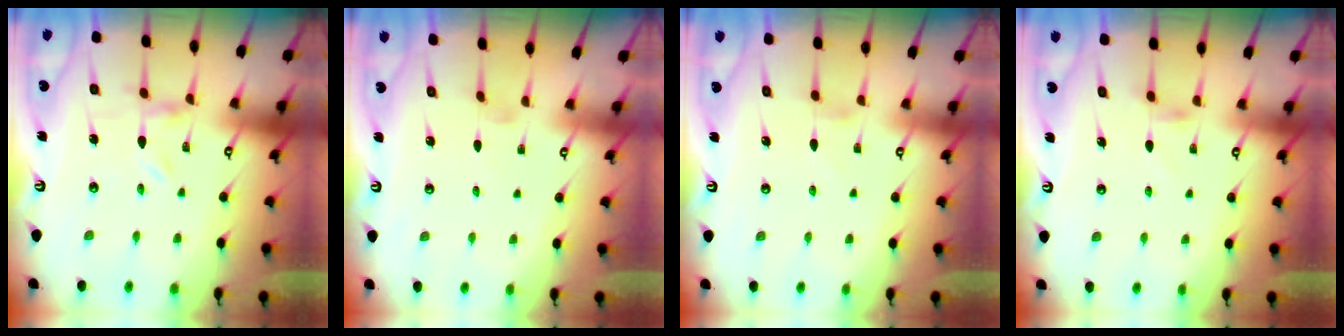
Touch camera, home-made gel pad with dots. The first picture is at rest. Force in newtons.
{"total": 0.0}
{"total": 0.7, "press": 0.6, "slide": 0.3}
{"total": 2.7, "press": 2.7, "slide": 0.4}